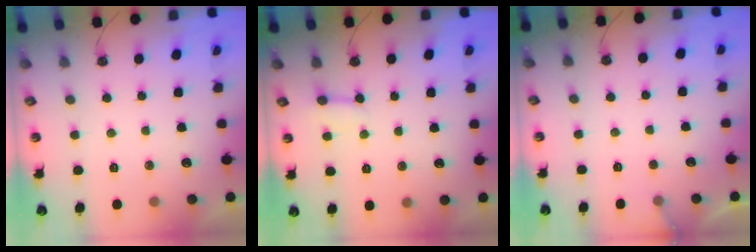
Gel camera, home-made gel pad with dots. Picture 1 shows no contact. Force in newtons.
{"total": 2.7, "press": 2.7, "slide": 0.3}
{"total": 4.8, "press": 4.8, "slide": 0.3}